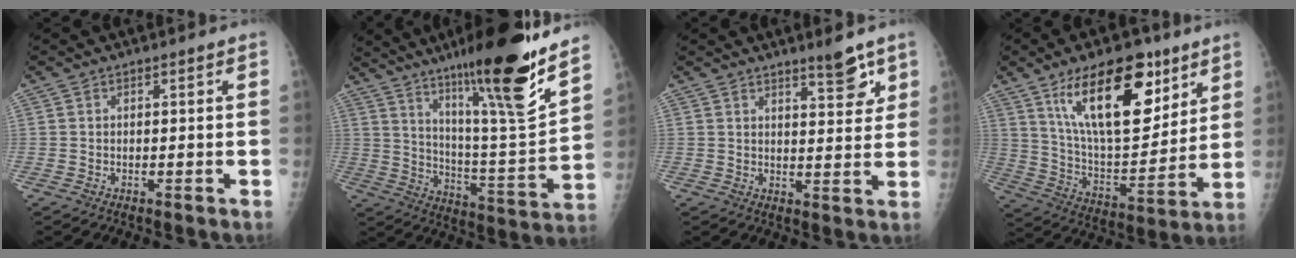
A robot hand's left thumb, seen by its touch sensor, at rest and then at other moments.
{"total": 22.5, "force": [15.5, 1.7, 16.3], "torque": [-0.226, -0.081, 0.255]}
{"total": 5.7, "force": [4.0, 1.6, 3.6], "torque": [-0.035, -0.029, 0.056]}
{"total": 21.9, "force": [11.7, 9.6, 15.9], "torque": [-0.213, -0.058, 0.207]}